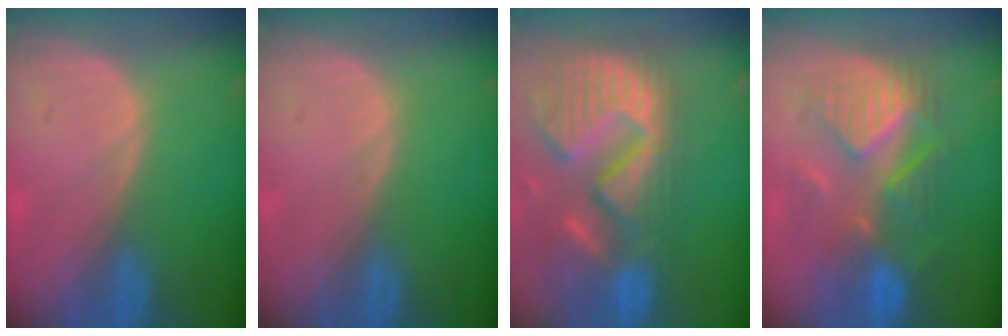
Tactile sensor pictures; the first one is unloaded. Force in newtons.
{"total": 0.0}
{"total": 14.4, "press": 12.0, "slide": 8.0}
{"total": 9.0, "press": 8.9, "slide": 0.9}